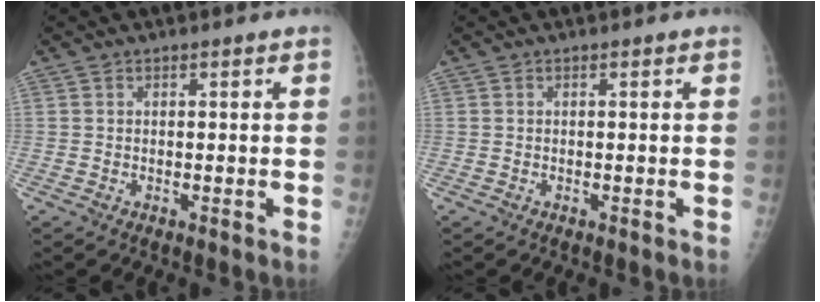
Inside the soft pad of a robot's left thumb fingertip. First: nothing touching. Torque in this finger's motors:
{"motor_torque": [0.00, 0.00, 0.00, 0.00, 0.00]}